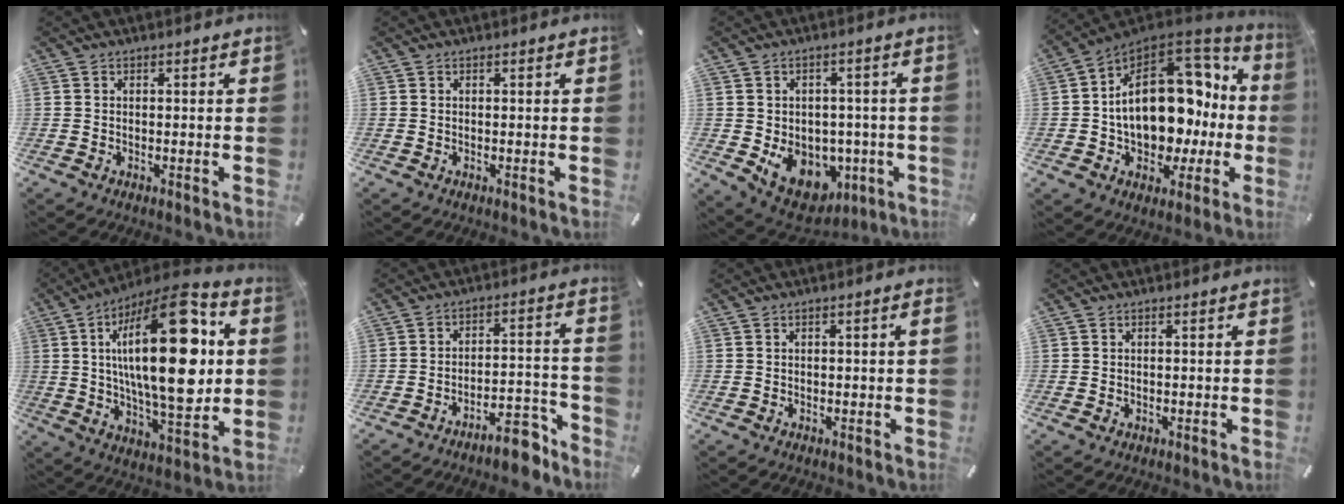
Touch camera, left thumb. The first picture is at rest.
{"total": 0.0}
{"total": 12.2, "force": [-3.2, 10.2, 5.7], "torque": [-0.067, 0.008, -0.041]}
{"total": 23.7, "force": [1.6, 15.7, 17.7], "torque": [-0.294, -0.013, 0.037]}
{"total": 30.6, "force": [5.6, 12.5, 27.3], "torque": [-0.473, -0.026, 0.080]}
{"total": 10.0, "force": [-7.9, 3.5, 5.1], "torque": [-0.059, 0.055, -0.135]}
{"total": 1.4, "force": [0.0, 0.2, 1.4], "torque": [-0.021, -0.001, 0.000]}
{"total": 0.5, "force": [0.1, 0.5, 0.2], "torque": [-0.005, 0.003, 0.000]}